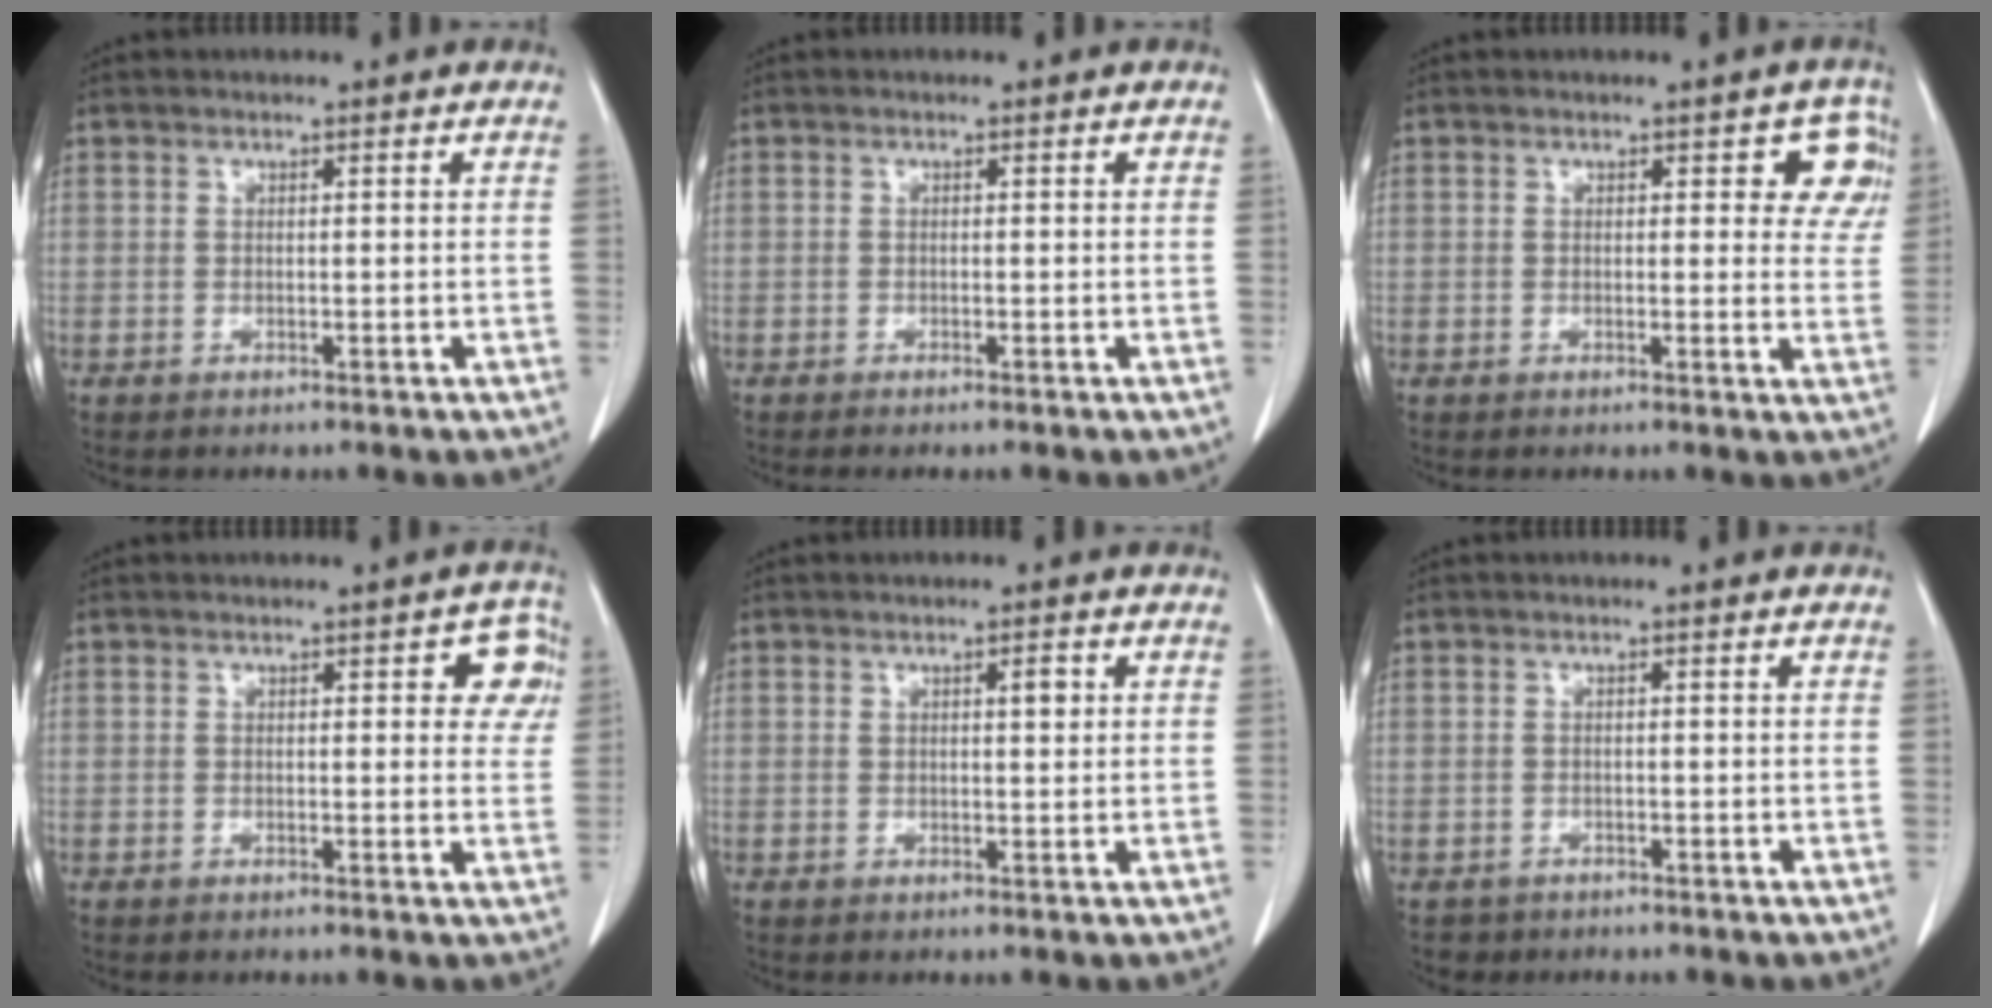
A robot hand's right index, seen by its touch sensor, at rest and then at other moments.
{"total": 0.7, "force": [-0.6, -0.1, 0.5], "torque": [-0.010, -0.001, -0.011]}
{"total": 5.2, "force": [2.2, 2.7, 3.9], "torque": [-0.013, 0.002, 0.016]}
{"total": 4.8, "force": [1.6, 2.0, 4.1], "torque": [-0.025, 0.008, 0.009]}
{"total": 1.9, "force": [0.7, 0.5, 1.7], "torque": [-0.024, 0.000, 0.011]}
{"total": 1.6, "force": [-1.2, 1.1, -0.1], "torque": [-0.007, 0.003, -0.019]}